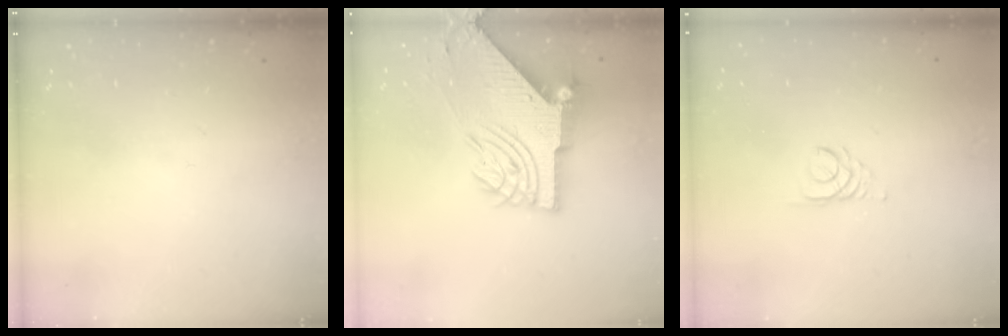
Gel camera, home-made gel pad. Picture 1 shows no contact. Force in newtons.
{"total": 13.2, "press": 13.1, "slide": 1.6}
{"total": 2.6, "press": 2.6, "slide": 0.2}